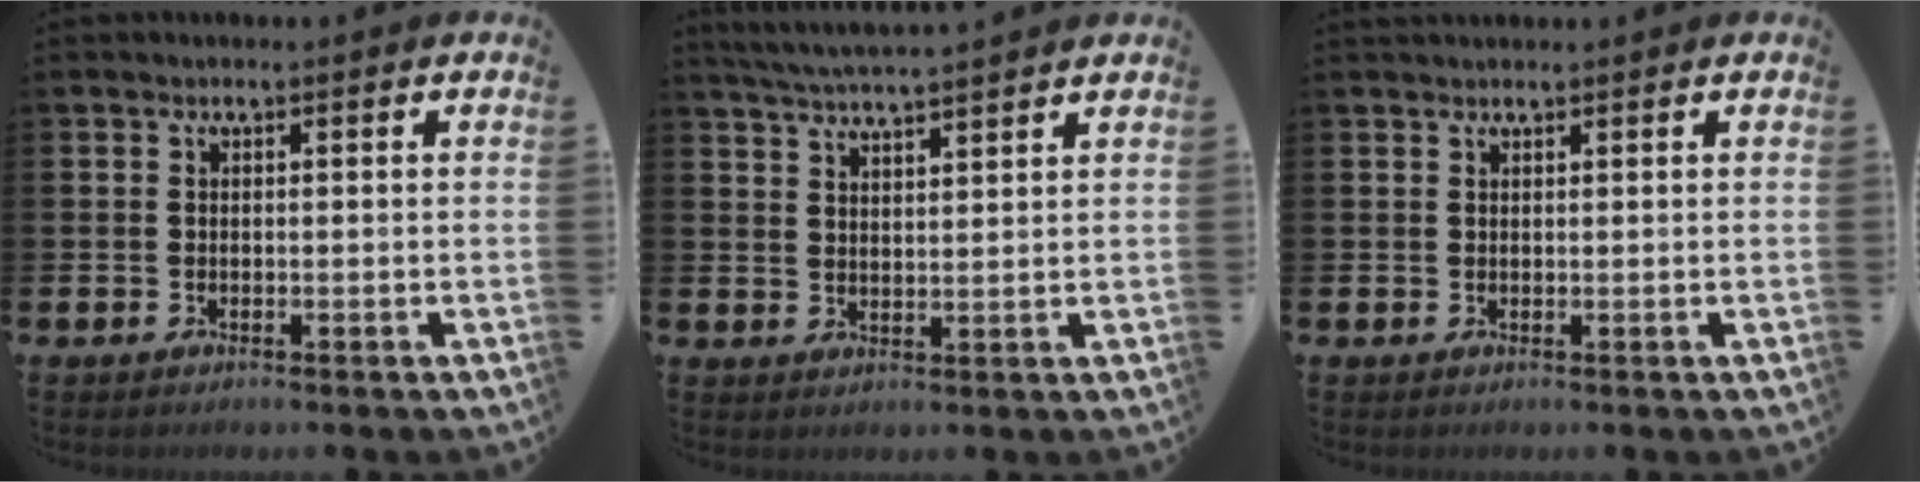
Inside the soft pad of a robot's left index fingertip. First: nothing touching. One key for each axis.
{"total": 4.5, "fx": 4.4, "fy": -0.3, "fz": 0.8, "tx": -0.032, "ty": -0.021, "tz": 0.080}
{"total": 0.8, "fx": 0.8, "fy": 0.1, "fz": 0.0, "tx": 0.011, "ty": -0.004, "tz": 0.013}